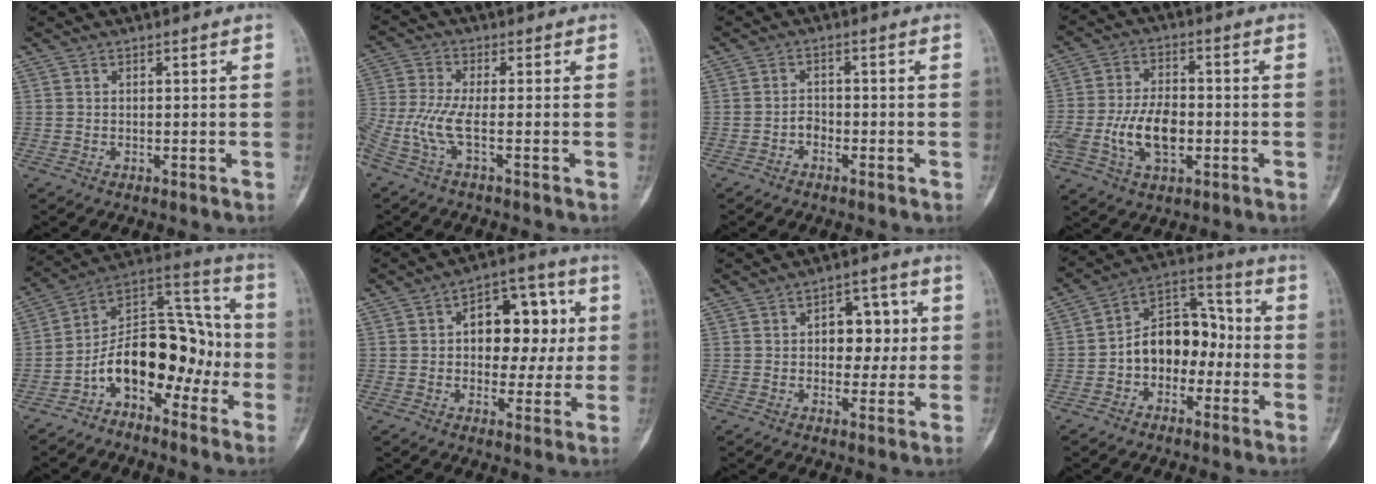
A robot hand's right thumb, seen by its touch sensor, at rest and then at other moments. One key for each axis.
{"total": 7.9, "fx": -3.0, "fy": 1.2, "fz": 7.2, "tx": -0.191, "ty": 0.009, "tz": -0.072}
{"total": 1.6, "fx": -1.0, "fy": 1.1, "fz": 0.4, "tx": 0.002, "ty": 0.012, "tz": -0.026}
{"total": 11.2, "fx": -2.4, "fy": 6.5, "fz": 8.8, "tx": -0.165, "ty": 0.016, "tz": -0.042}
{"total": 16.9, "fx": -5.6, "fy": 10.2, "fz": 12.2, "tx": -0.158, "ty": 0.098, "tz": -0.101}
{"total": 14.5, "fx": 2.1, "fy": 9.1, "fz": 11.0, "tx": -0.097, "ty": 0.022, "tz": 0.025}
{"total": 8.9, "fx": 1.1, "fy": 5.9, "fz": 6.5, "tx": -0.042, "ty": 0.010, "tz": 0.015}
{"total": 13.1, "fx": -2.2, "fy": 9.2, "fz": 9.2, "tx": -0.111, "ty": 0.053, "tz": -0.048}